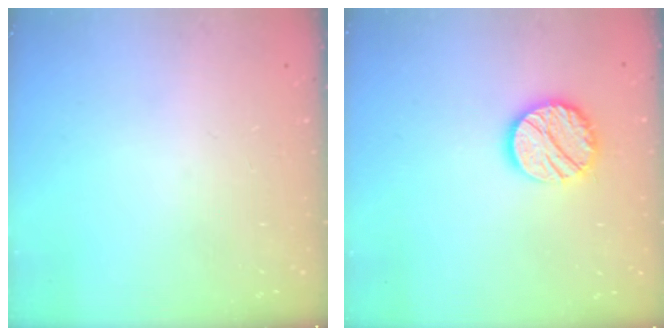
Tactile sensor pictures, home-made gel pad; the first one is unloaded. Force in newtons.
{"total": 13.5, "press": 13.5, "slide": 0.6}